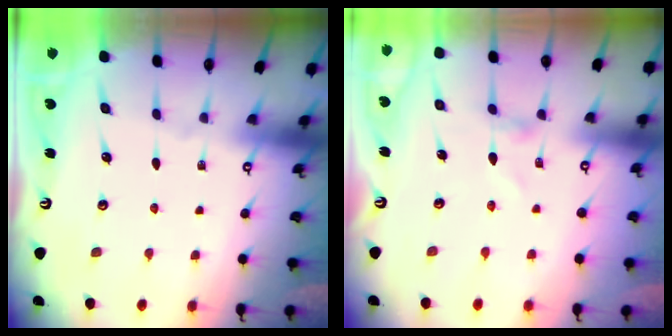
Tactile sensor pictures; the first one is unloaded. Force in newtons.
{"total": 0.0}